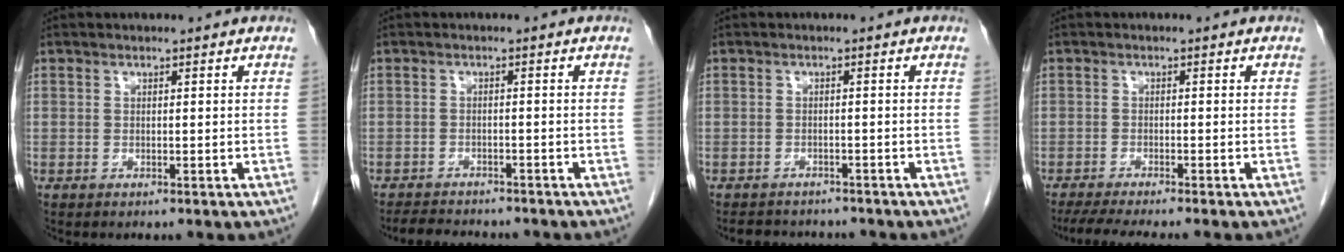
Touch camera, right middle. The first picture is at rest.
{"total": 7.3, "force": [-6.6, 1.9, 2.4], "torque": [-0.037, -0.004, -0.093]}
{"total": 6.1, "force": [-5.6, 2.0, 1.3], "torque": [-0.016, 0.000, -0.072]}
{"total": 7.0, "force": [-6.0, -0.5, 3.7], "torque": [-0.050, -0.017, -0.095]}